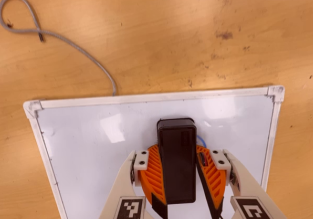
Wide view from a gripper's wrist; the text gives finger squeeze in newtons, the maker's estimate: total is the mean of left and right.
{"total": 13.6, "left": 15.4, "right": 11.9}